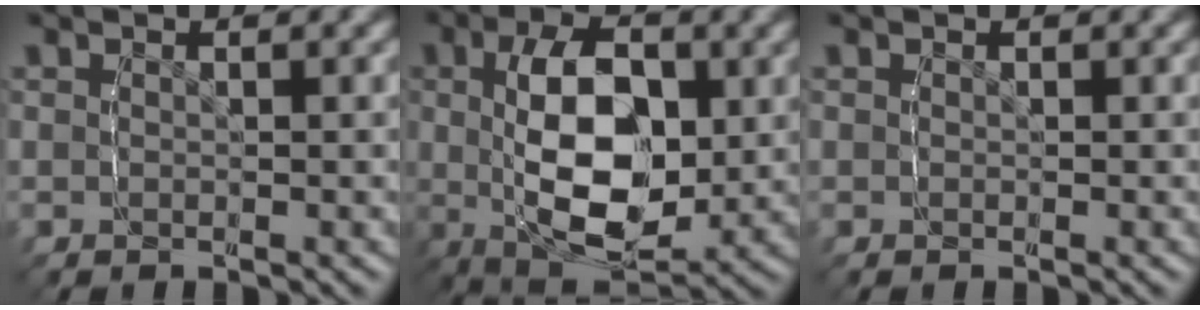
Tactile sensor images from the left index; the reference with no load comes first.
{"total": 8.8, "force": [-1.5, 6.8, 5.4], "torque": [-0.118, -0.020, -0.026]}
{"total": 1.6, "force": [-0.6, 0.1, -1.5], "torque": [0.016, -0.002, -0.015]}